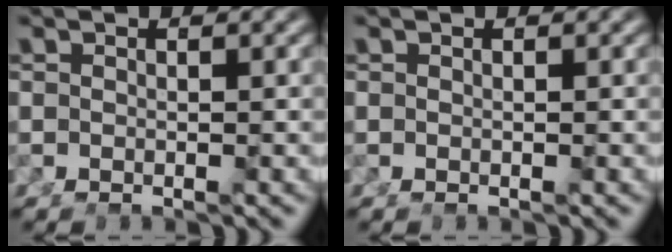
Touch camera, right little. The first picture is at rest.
{"total": 0.0}